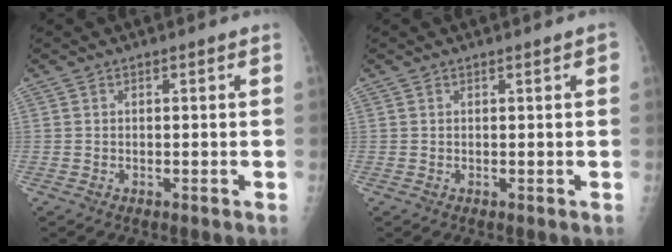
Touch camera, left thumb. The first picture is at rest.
{"total": 0.7, "force": [0.3, 0.2, 0.7], "torque": [-0.011, 0.002, 0.001]}